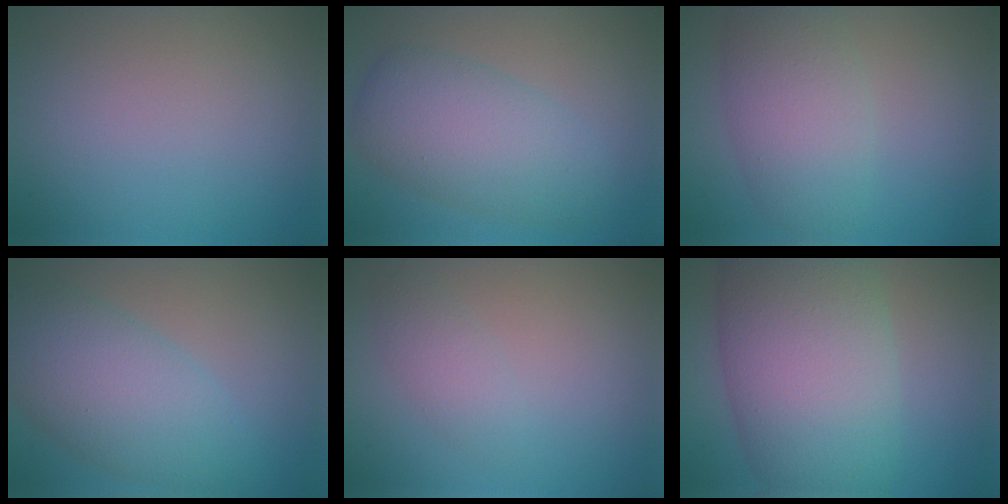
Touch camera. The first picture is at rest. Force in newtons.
{"total": 6.5, "press": 6.5, "slide": 0.1}
{"total": 5.7, "press": 5.7, "slide": 0.3}
{"total": 7.2, "press": 7.2, "slide": 0.2}
{"total": 1.8, "press": 1.8, "slide": 0.1}
{"total": 13.1, "press": 13.1, "slide": 0.3}